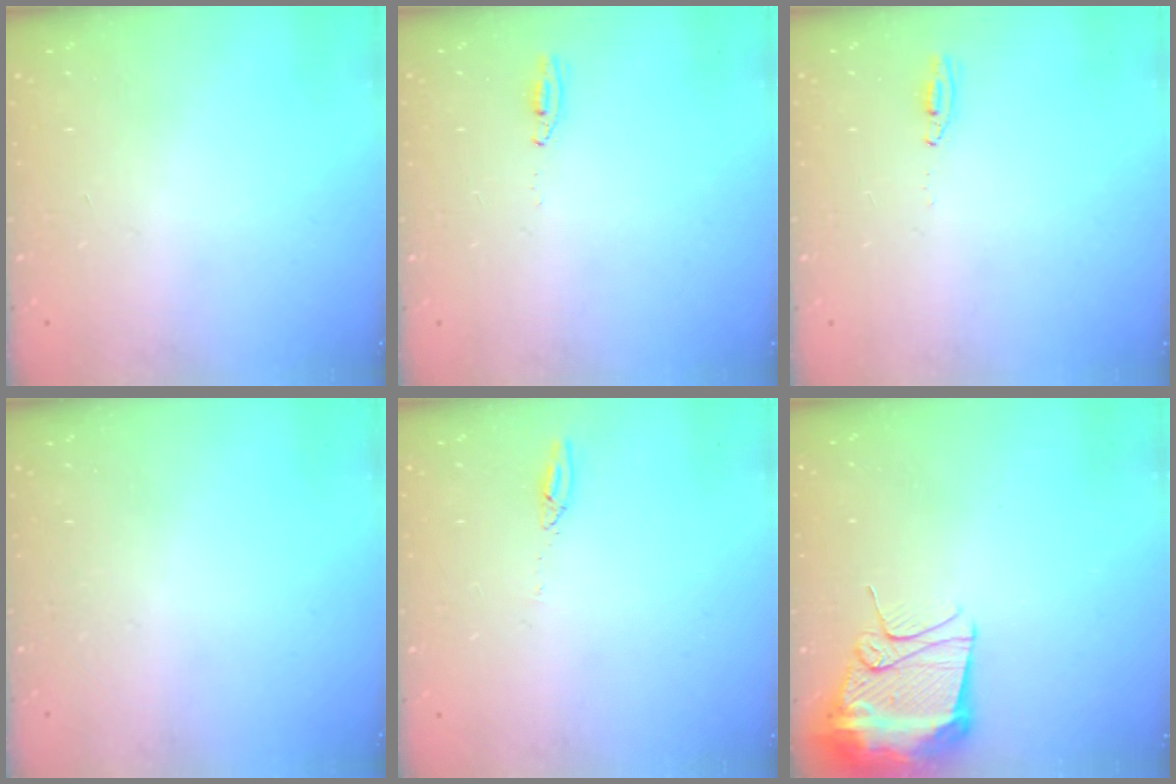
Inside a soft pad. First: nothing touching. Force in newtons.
{"total": 3.0, "press": 2.8, "slide": 1.2}
{"total": 3.0, "press": 2.8, "slide": 1.2}
{"total": 0.0}
{"total": 2.7, "press": 2.7, "slide": 0.2}
{"total": 13.4, "press": 13.4, "slide": 1.3}